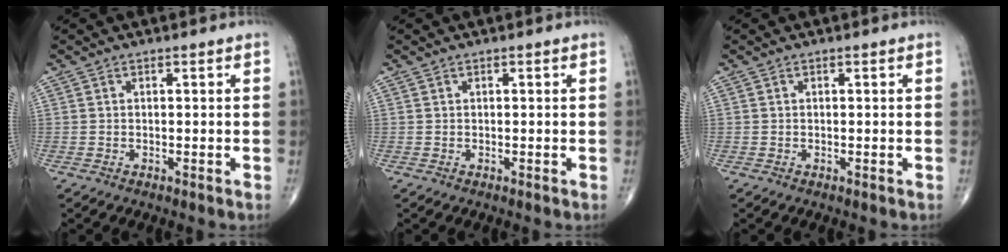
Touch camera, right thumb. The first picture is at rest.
{"total": 0.0}
{"total": 0.0}